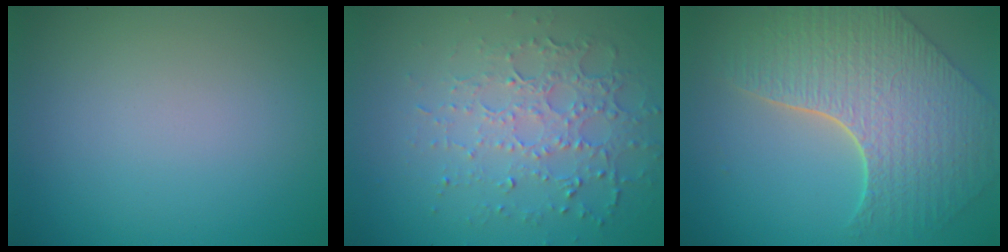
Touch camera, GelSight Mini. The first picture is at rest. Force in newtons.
{"total": 4.9, "press": 3.5, "slide": 3.4}
{"total": 8.4, "press": 6.1, "slide": 5.7}